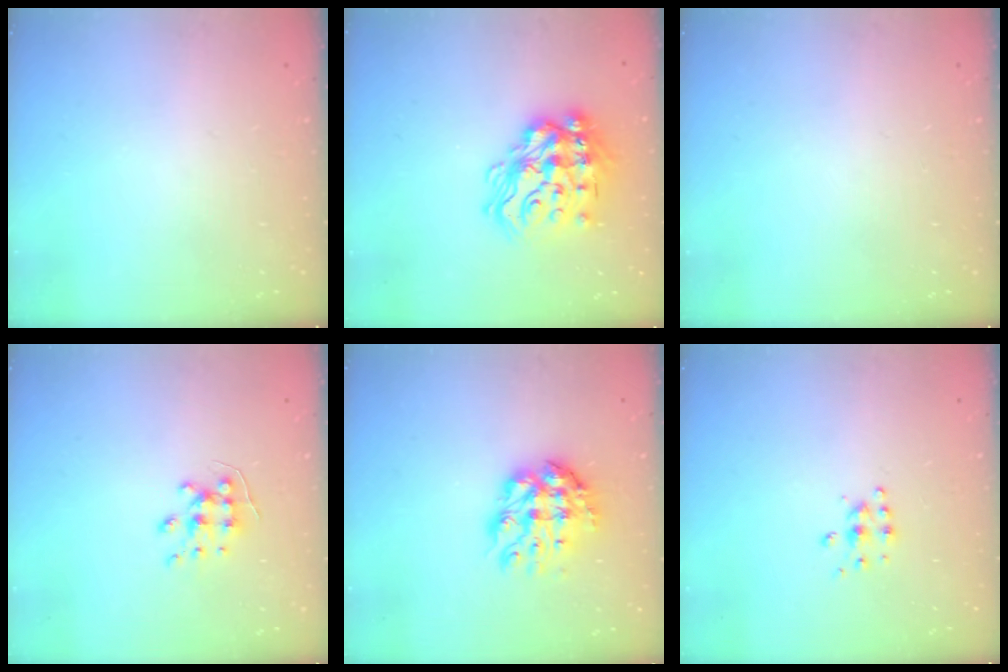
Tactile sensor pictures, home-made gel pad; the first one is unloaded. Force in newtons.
{"total": 19.5, "press": 19.4, "slide": 2.7}
{"total": 0.0}
{"total": 6.4, "press": 6.4, "slide": 0.6}
{"total": 9.9, "press": 9.8, "slide": 1.0}
{"total": 5.4, "press": 5.4, "slide": 0.6}